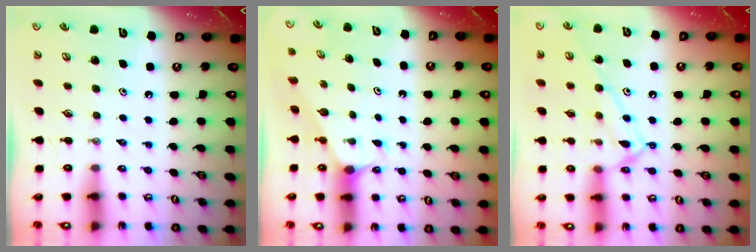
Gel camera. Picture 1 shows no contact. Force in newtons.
{"total": 1.0, "press": 0.9, "slide": 0.2}
{"total": 13.1, "press": 13.1, "slide": 0.8}